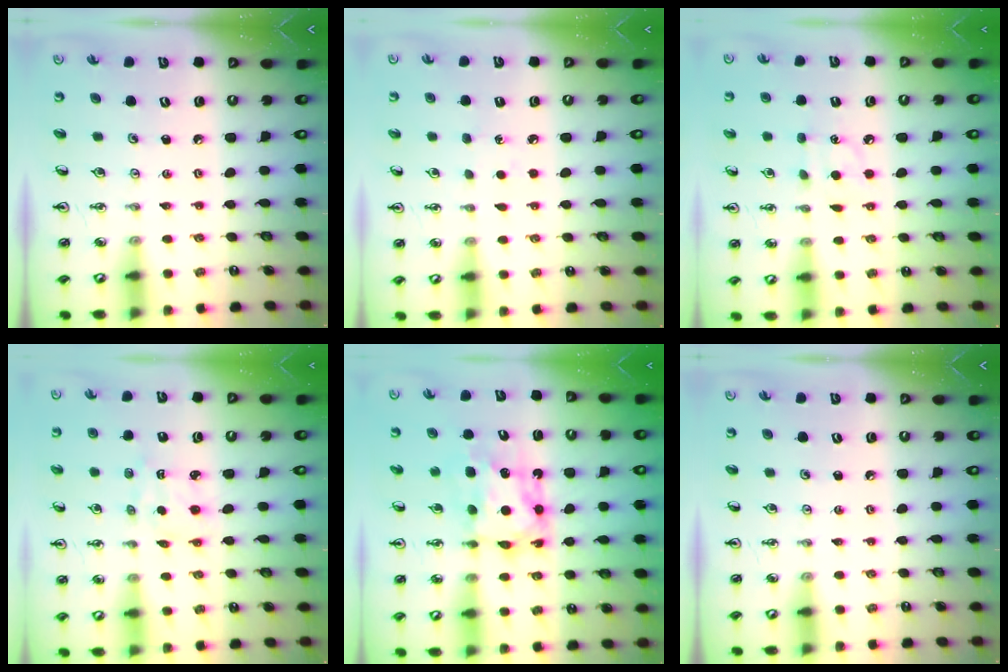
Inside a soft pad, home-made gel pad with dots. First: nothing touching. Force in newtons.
{"total": 3.1, "press": 3.1, "slide": 0.3}
{"total": 6.6, "press": 6.5, "slide": 0.6}
{"total": 2.2, "press": 2.1, "slide": 0.5}
{"total": 7.1, "press": 7.1, "slide": 0.6}
{"total": 0.0}